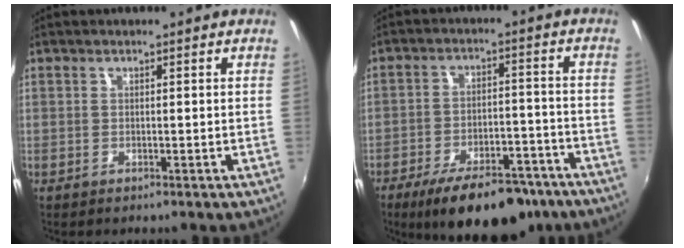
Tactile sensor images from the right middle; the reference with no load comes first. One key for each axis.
{"total": 17.6, "fx": -13.3, "fy": 6.6, "fz": 9.4, "tx": -0.162, "ty": -0.010, "tz": -0.183}